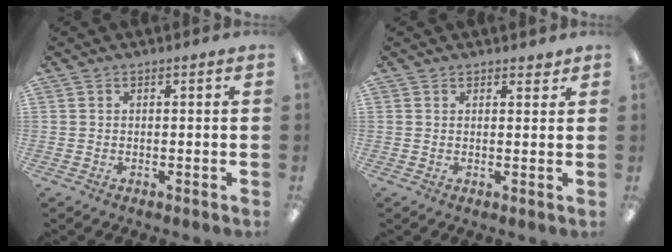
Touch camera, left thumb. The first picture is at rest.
{"total": 1.6, "force": [1.3, 0.7, 0.5], "torque": [-0.003, -0.004, 0.023]}